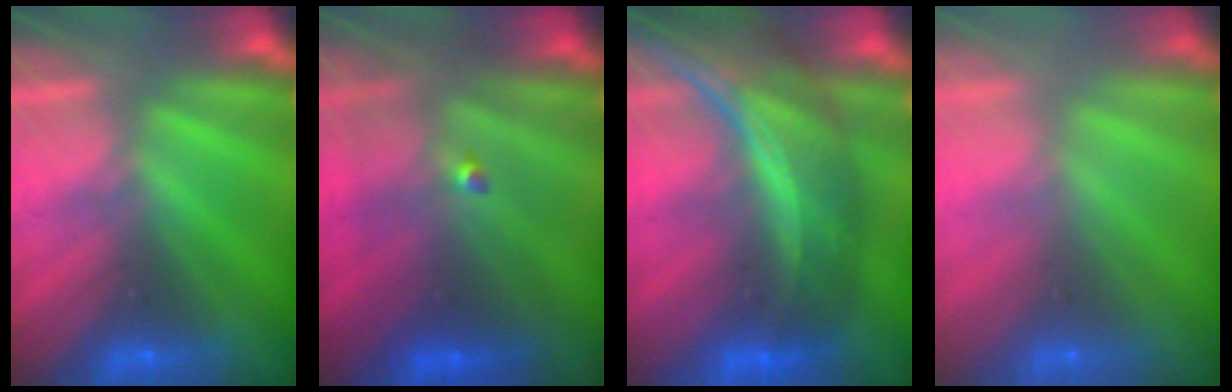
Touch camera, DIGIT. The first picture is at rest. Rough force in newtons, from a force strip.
{"total": 4.6}
{"total": 7.2}
{"total": 2.7}